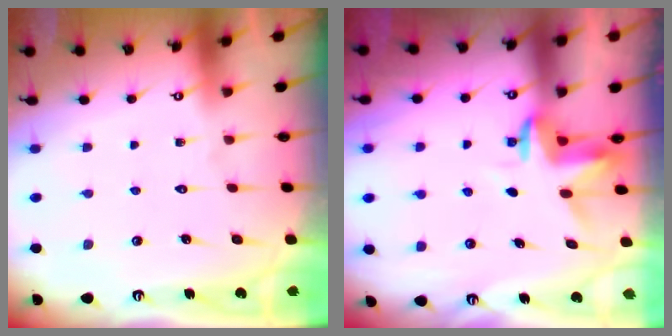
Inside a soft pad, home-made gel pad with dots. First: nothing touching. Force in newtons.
{"total": 3.6, "press": 3.6, "slide": 0.2}